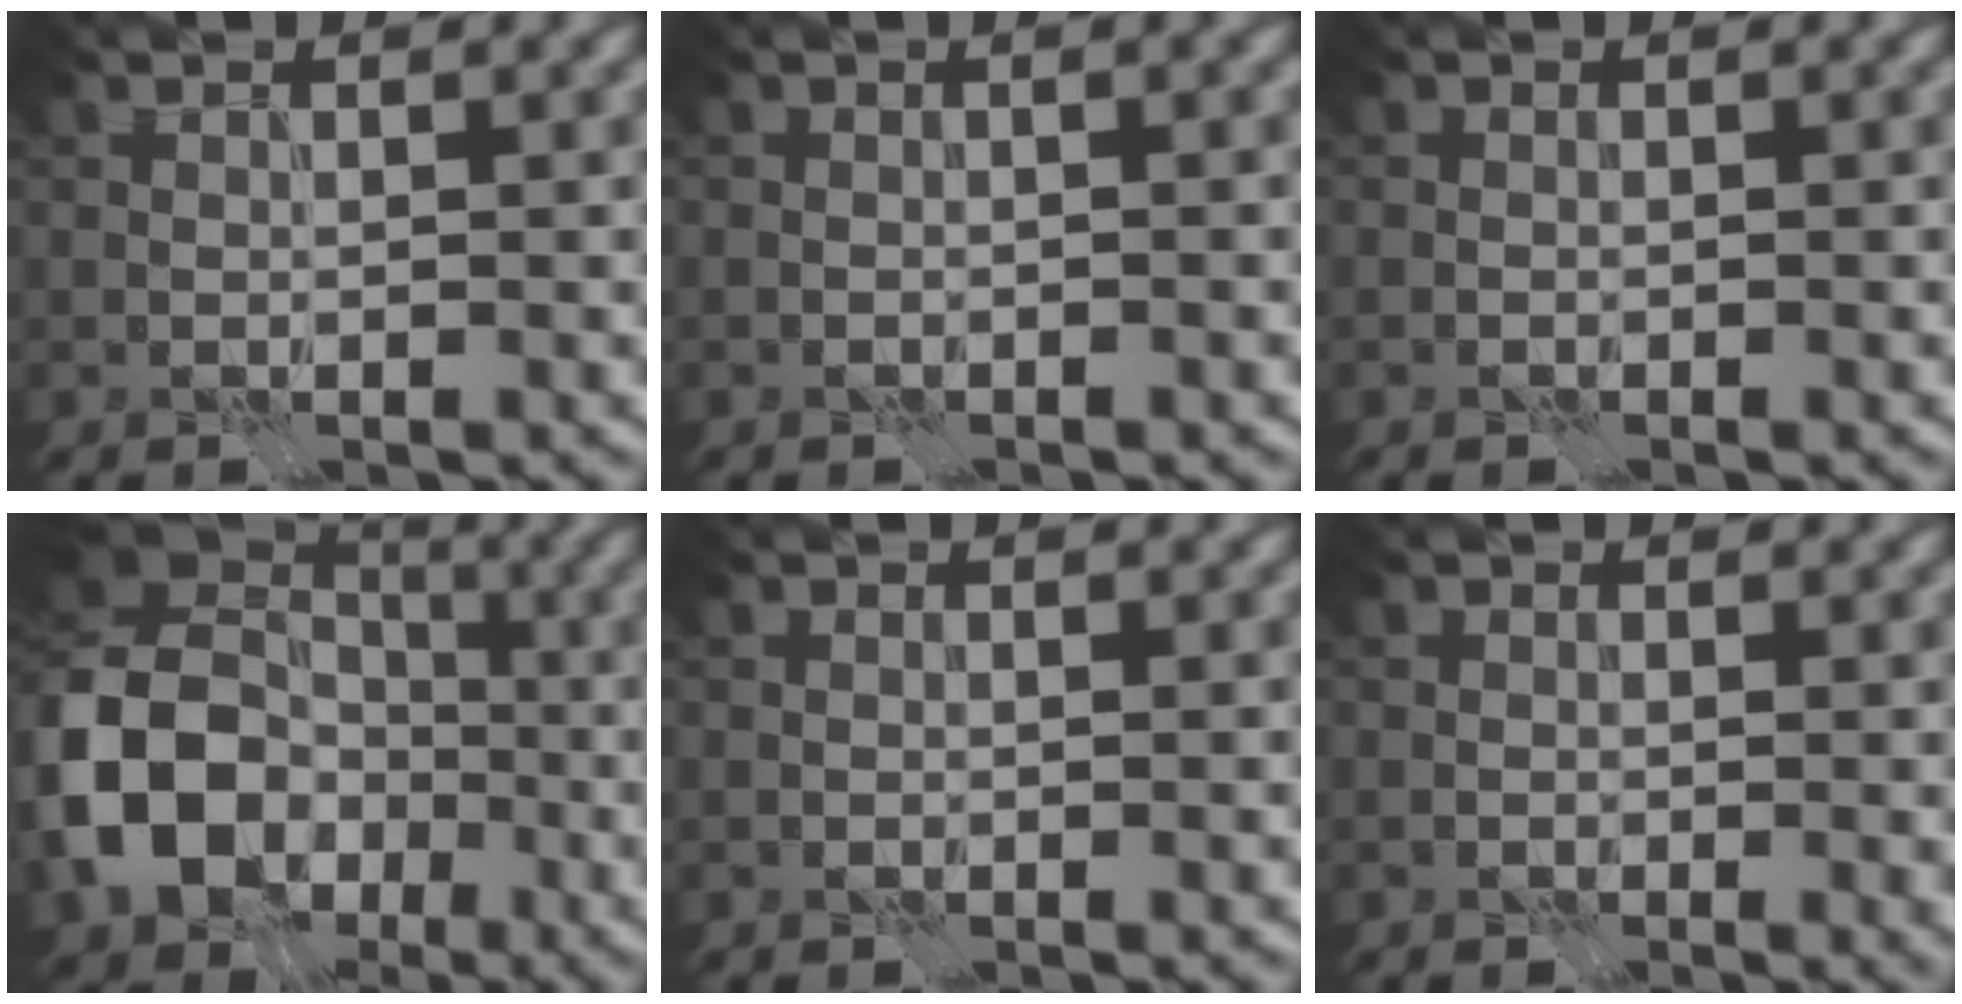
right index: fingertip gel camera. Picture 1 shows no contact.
{"total": 1.8, "force": [0.4, 0.6, 1.7], "torque": [-0.011, -0.002, -0.003]}
{"total": 0.0}
{"total": 12.5, "force": [-3.4, 9.9, 6.8], "torque": [-0.145, -0.010, -0.073]}
{"total": 0.0}
{"total": 1.2, "force": [0.1, 0.4, 1.1], "torque": [-0.008, -0.003, 0.003]}